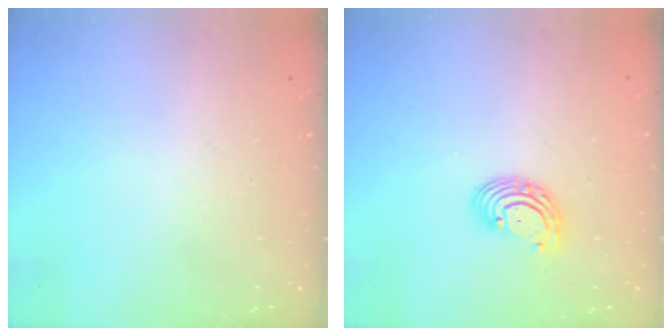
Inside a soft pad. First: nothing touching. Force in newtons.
{"total": 5.2, "press": 5.2, "slide": 0.5}